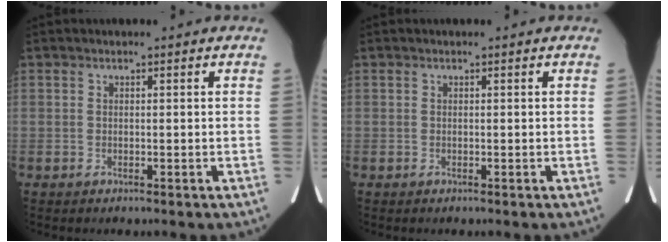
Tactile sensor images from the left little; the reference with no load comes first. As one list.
[{"total": 0.0}]